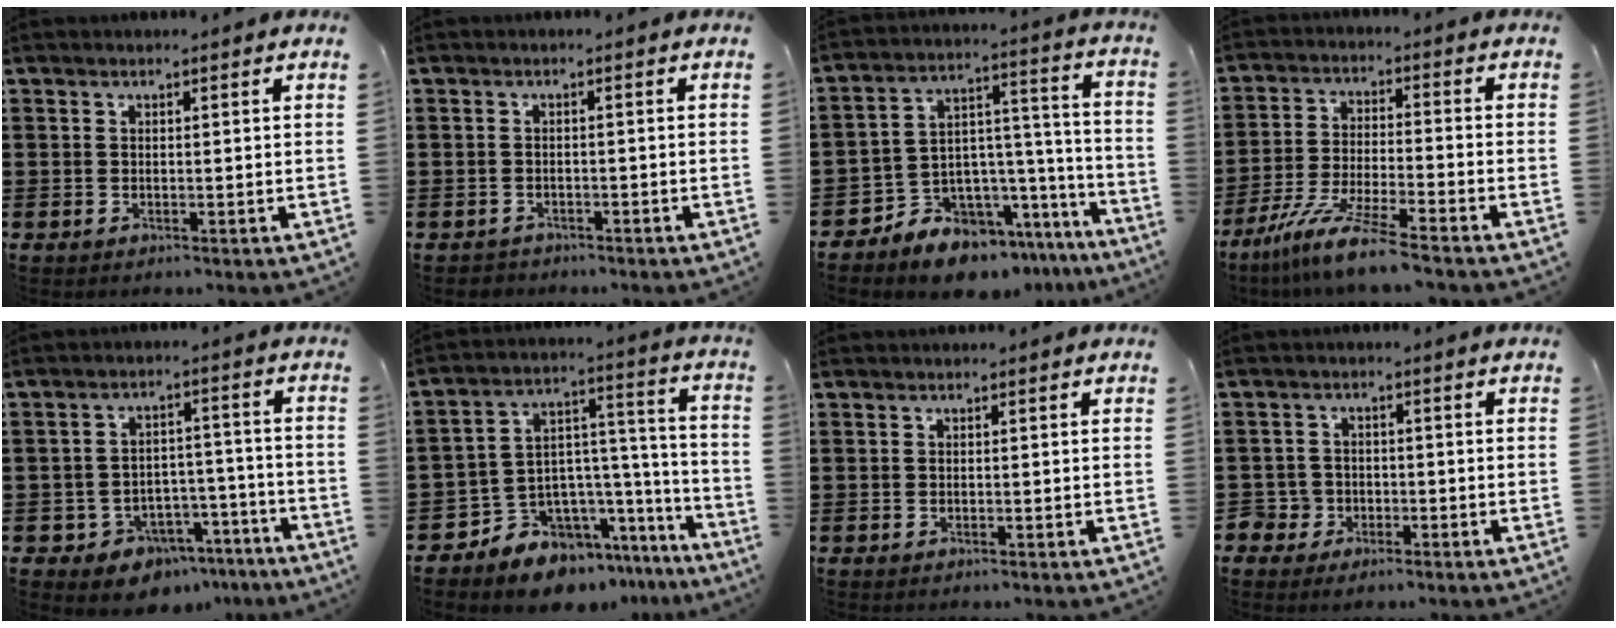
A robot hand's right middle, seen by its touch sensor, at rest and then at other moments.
{"total": 1.1, "force": [-1.0, 0.4, -0.1], "torque": [-0.002, 0.001, -0.024]}
{"total": 8.0, "force": [-7.2, 3.5, 0.4], "torque": [-0.014, 0.000, -0.136]}
{"total": 8.9, "force": [-7.5, -0.4, 4.7], "torque": [-0.101, -0.011, -0.149]}
{"total": 5.6, "force": [-4.6, 3.0, 1.0], "torque": [-0.023, 0.026, -0.087]}
{"total": 7.8, "force": [-6.5, 4.3, 1.0], "torque": [-0.044, -0.007, -0.125]}
{"total": 0.0}
{"total": 3.0, "force": [-1.7, 2.4, 0.4], "torque": [-0.017, 0.004, -0.037]}